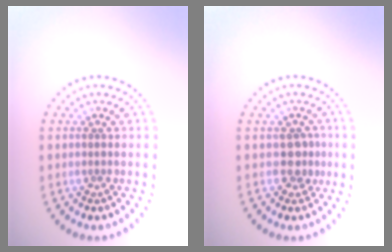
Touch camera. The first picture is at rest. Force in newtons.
{"total": 1.7, "press": 1.4, "slide": 0.9}